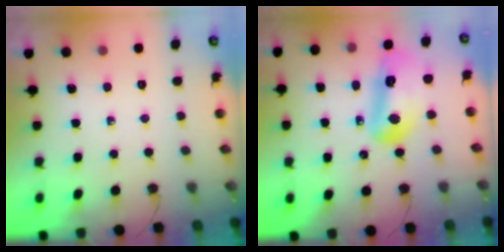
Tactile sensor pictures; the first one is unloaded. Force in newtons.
{"total": 13.3, "press": 13.2, "slide": 1.6}